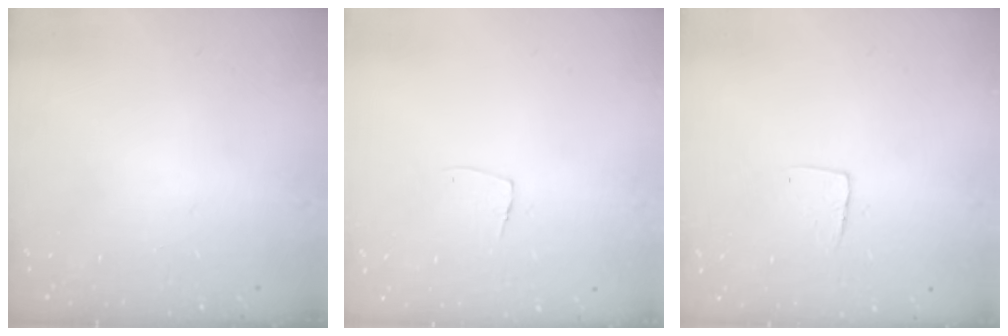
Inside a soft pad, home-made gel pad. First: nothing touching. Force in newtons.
{"total": 5.4, "press": 5.4, "slide": 0.3}
{"total": 5.3, "press": 5.3, "slide": 0.4}